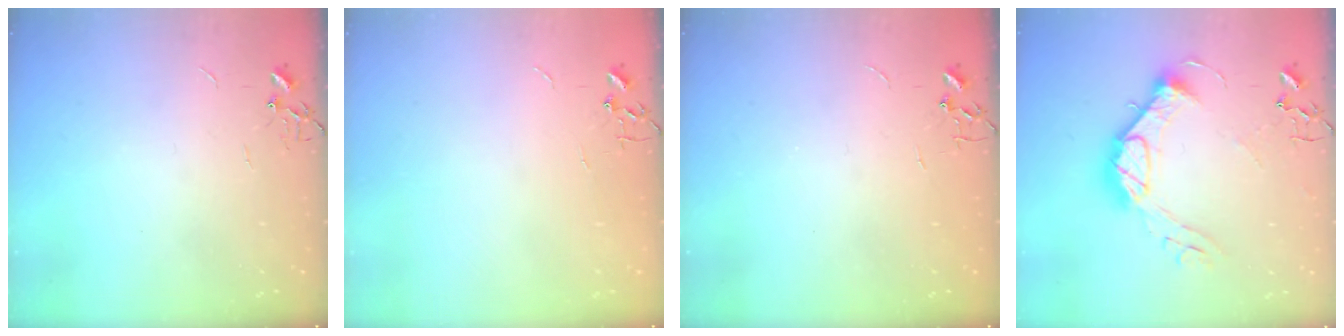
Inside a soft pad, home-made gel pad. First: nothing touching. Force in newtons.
{"total": 0.0}
{"total": 0.0}
{"total": 14.2, "press": 14.1, "slide": 0.8}